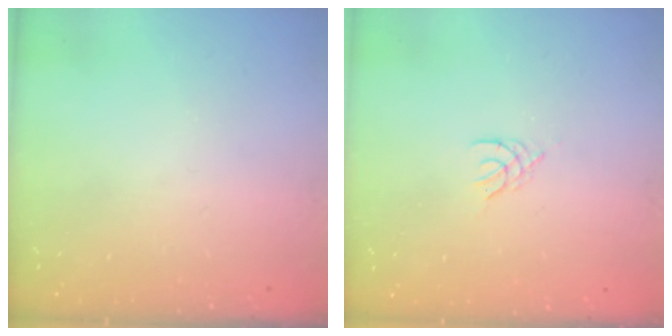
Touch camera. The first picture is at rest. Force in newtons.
{"total": 2.1, "press": 2.0, "slide": 0.4}